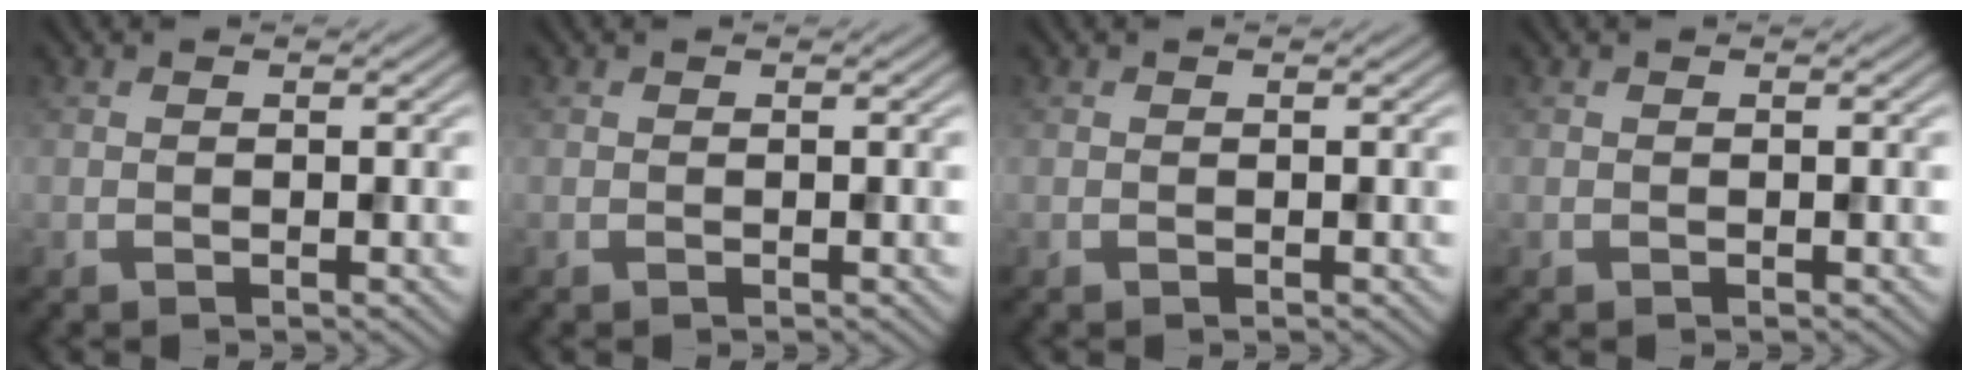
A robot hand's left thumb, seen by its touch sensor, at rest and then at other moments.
{"total": 0.0}
{"total": 0.0}
{"total": 0.0}